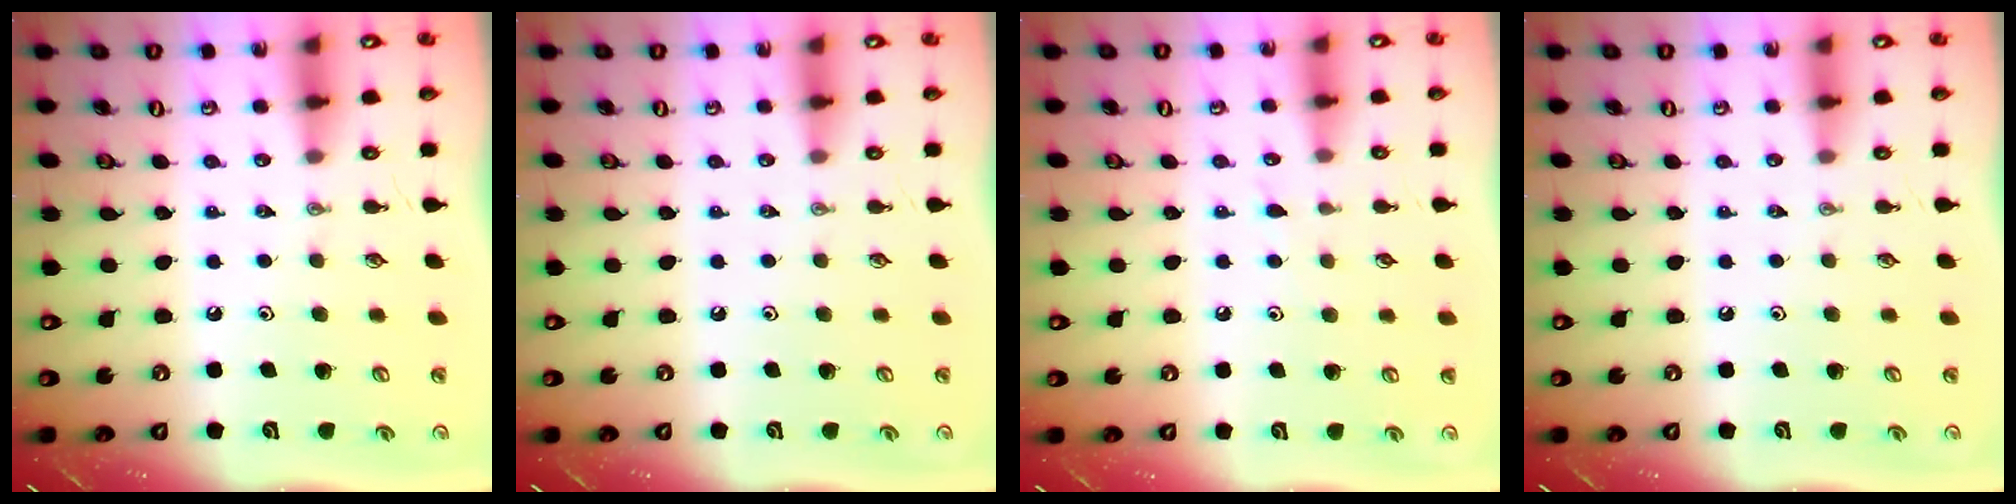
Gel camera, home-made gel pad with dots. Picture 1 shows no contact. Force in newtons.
{"total": 0.0}
{"total": 3.8, "press": 3.8, "slide": 0.4}
{"total": 0.0}